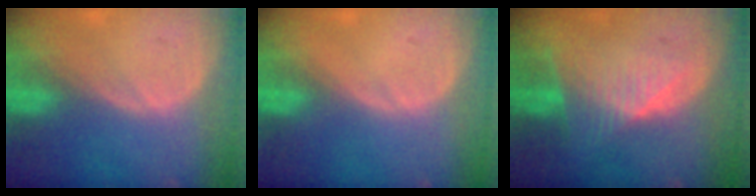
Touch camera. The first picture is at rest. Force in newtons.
{"total": 0.0}
{"total": 8.1, "press": 7.1, "slide": 3.9}